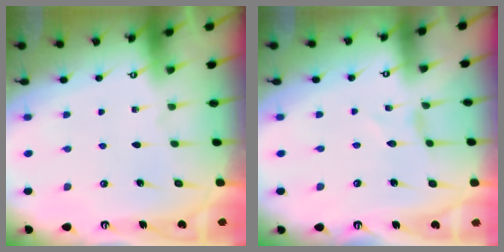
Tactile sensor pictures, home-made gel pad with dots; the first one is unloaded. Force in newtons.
{"total": 0.0}